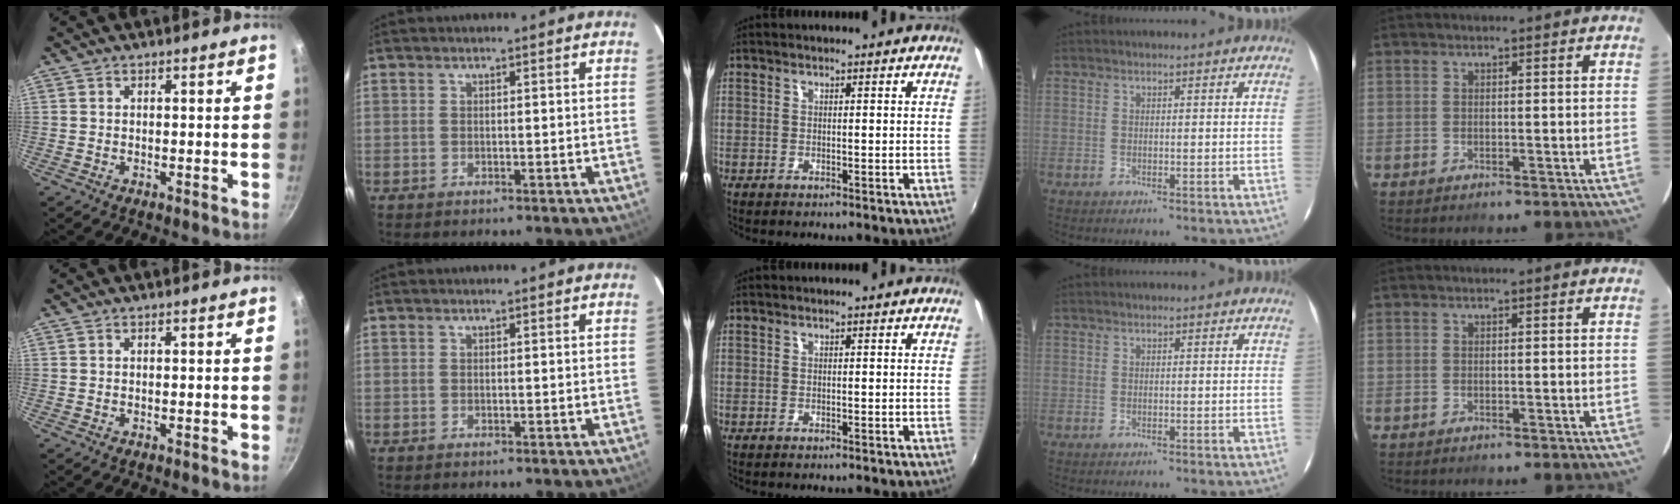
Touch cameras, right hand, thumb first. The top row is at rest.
{}